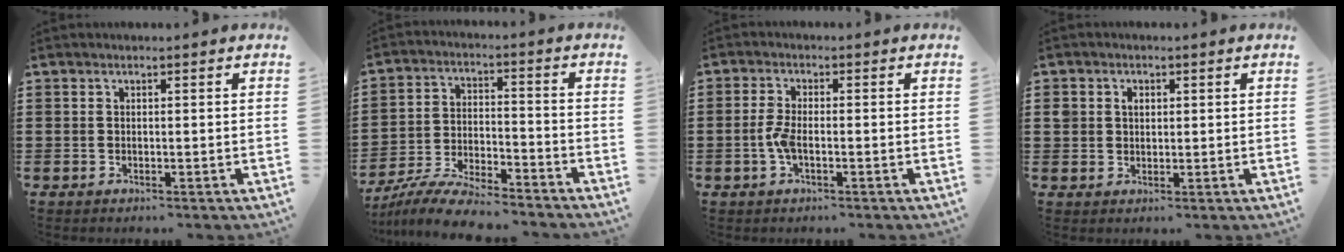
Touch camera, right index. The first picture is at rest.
{"total": 8.0, "force": [-7.5, 0.8, 2.5], "torque": [-0.057, 0.010, -0.148]}
{"total": 3.4, "force": [-1.0, 1.1, 3.0], "torque": [-0.076, -0.004, -0.024]}
{"total": 2.0, "force": [0.6, 1.7, 0.8], "torque": [-0.022, 0.010, 0.011]}